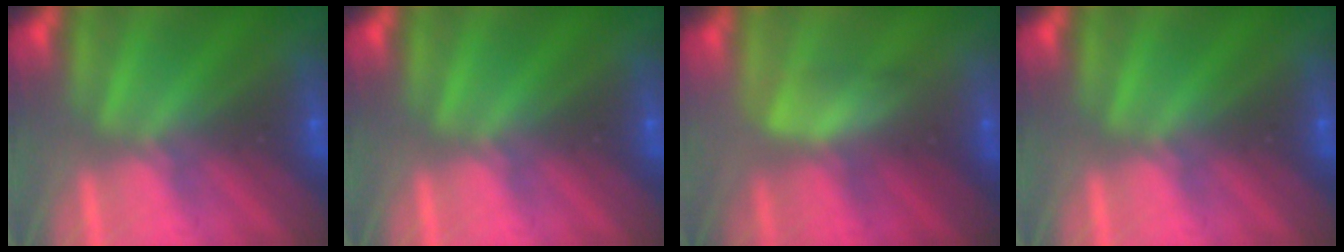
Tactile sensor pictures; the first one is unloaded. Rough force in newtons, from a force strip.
{"total": 0.0}
{"total": 2.6}
{"total": 0.0}